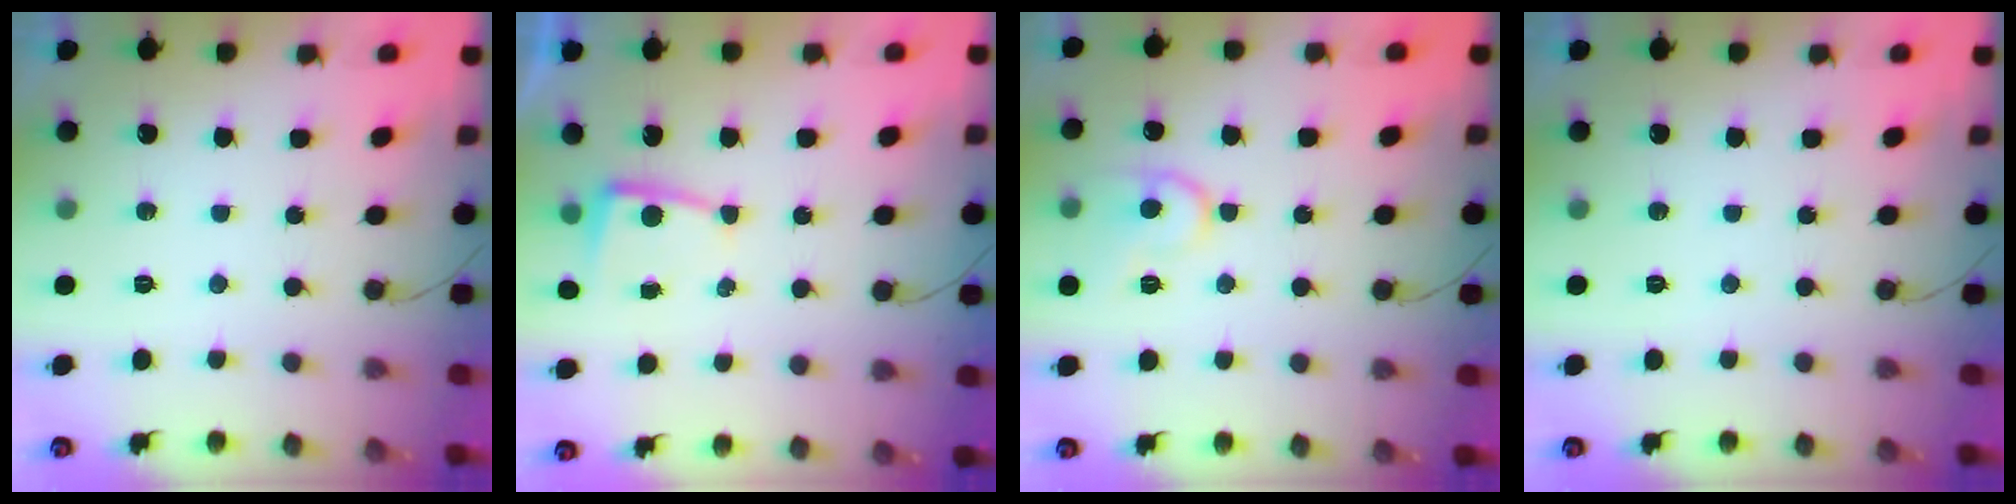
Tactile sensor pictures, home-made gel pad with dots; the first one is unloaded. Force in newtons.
{"total": 3.7, "press": 3.7, "slide": 0.4}
{"total": 11.2, "press": 11.2, "slide": 0.9}
{"total": 0.0}